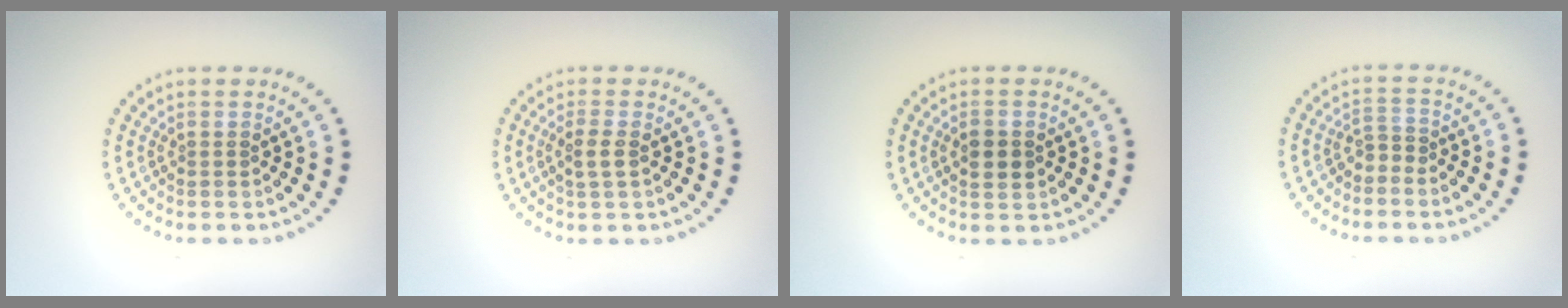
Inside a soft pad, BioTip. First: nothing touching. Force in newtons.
{"total": 1.6, "press": 1.5, "slide": 0.5}
{"total": 2.3, "press": 2.3, "slide": 0.0}
{"total": 1.2, "press": 0.9, "slide": 0.8}